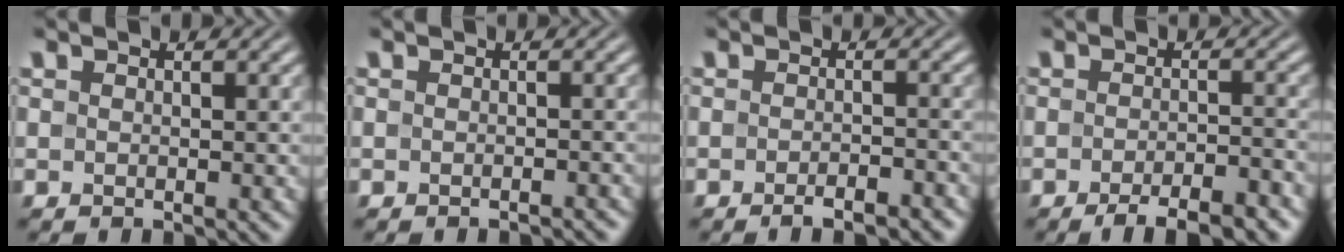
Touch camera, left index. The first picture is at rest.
{"total": 1.2, "force": [-1.0, 0.2, 0.5], "torque": [-0.001, 0.003, -0.013]}
{"total": 2.8, "force": [-2.0, 0.7, 1.9], "torque": [-0.024, 0.003, -0.029]}
{"total": 5.2, "force": [-3.6, 1.3, 3.5], "torque": [-0.048, 0.001, -0.055]}